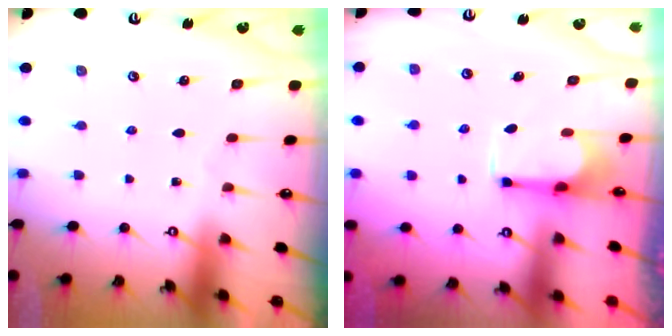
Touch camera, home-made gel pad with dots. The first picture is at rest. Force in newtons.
{"total": 2.5, "press": 2.3, "slide": 0.8}